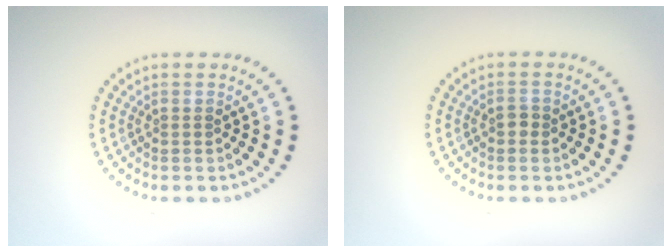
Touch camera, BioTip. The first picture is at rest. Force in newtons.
{"total": 0.8, "press": 0.8, "slide": 0.1}